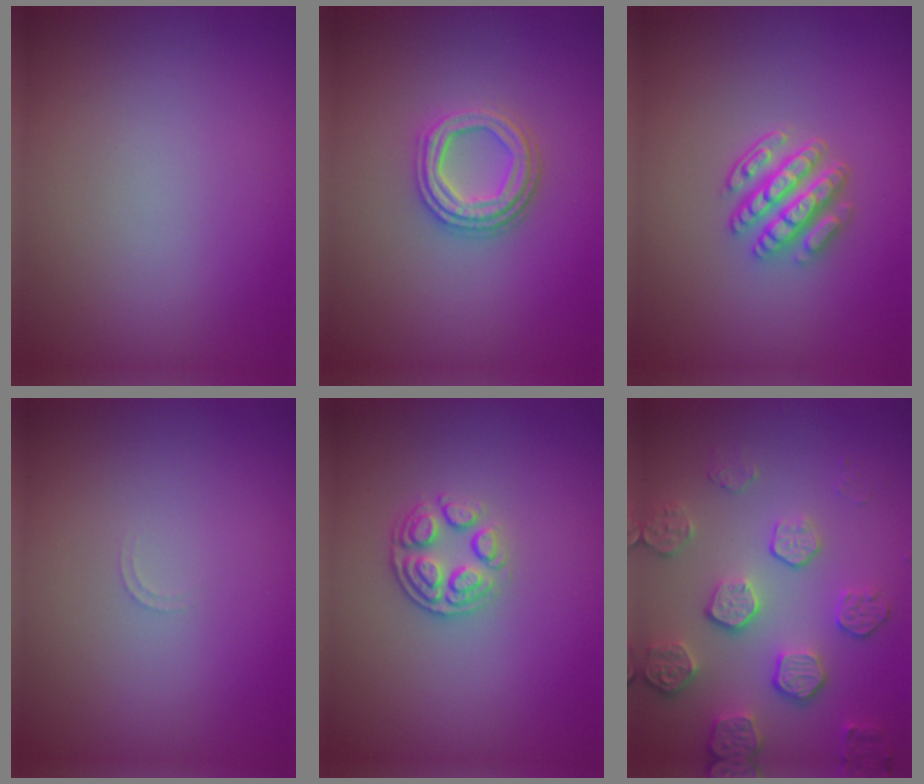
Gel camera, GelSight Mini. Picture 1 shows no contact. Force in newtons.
{"total": 3.6, "press": 3.0, "slide": 2.0}
{"total": 4.3, "press": 3.4, "slide": 2.6}
{"total": 0.6, "press": 0.6, "slide": 0.2}
{"total": 2.7, "press": 2.4, "slide": 1.2}
{"total": 5.4, "press": 4.1, "slide": 3.5}